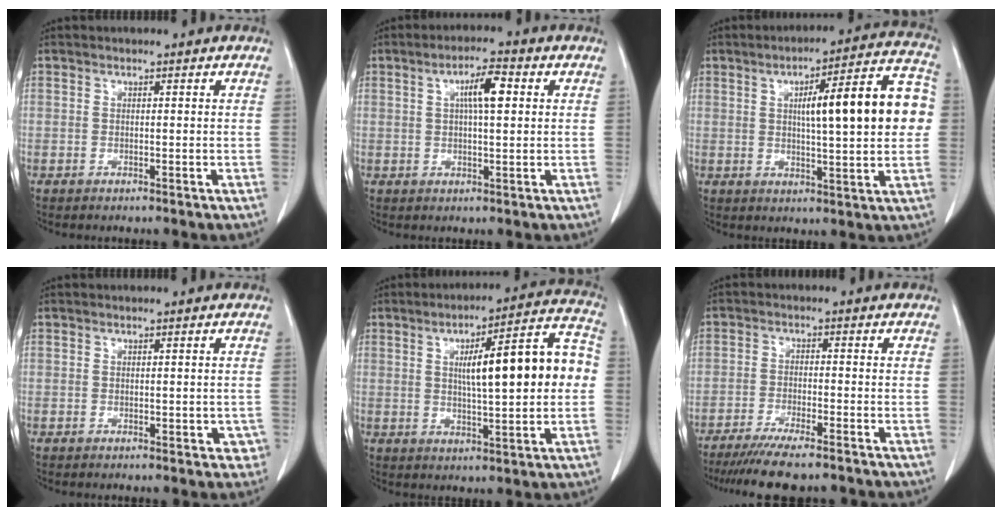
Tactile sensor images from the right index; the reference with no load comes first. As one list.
[{"total": 5.5, "force": [1.5, 0.9, 5.2], "torque": [-0.091, 0.009, 0.024]}, {"total": 15.5, "force": [2.0, 2.5, 15.2], "torque": [-0.204, 0.037, 0.027]}, {"total": 2.8, "force": [-0.7, 1.8, 2.0], "torque": [-0.005, 0.009, -0.003]}, {"total": 15.1, "force": [1.4, 2.3, 14.9], "torque": [-0.211, 0.036, 0.021]}, {"total": 11.2, "force": [-9.4, 0.9, 6.1], "torque": [-0.086, -0.025, -0.145]}]